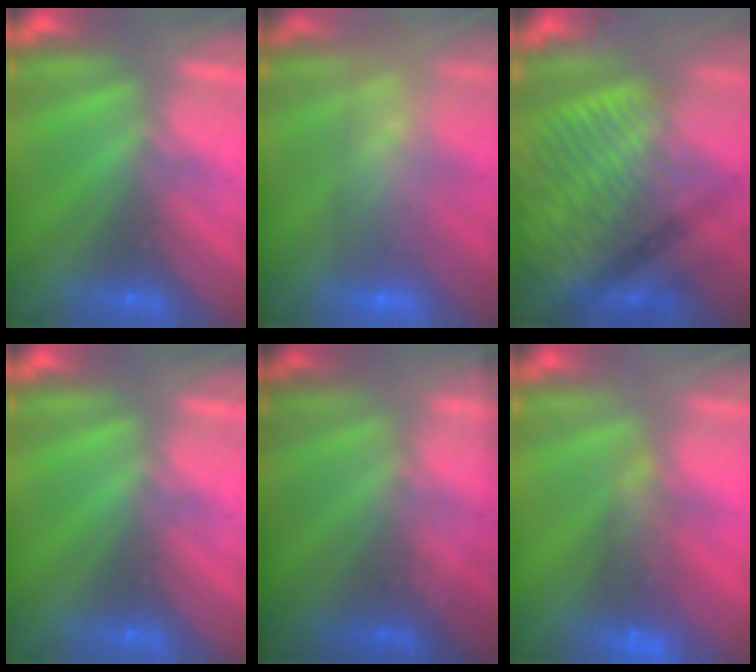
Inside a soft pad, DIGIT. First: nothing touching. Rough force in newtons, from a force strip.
{"total": 6.2}
{"total": 3.6}
{"total": 0.0}
{"total": 1.9}
{"total": 7.8}